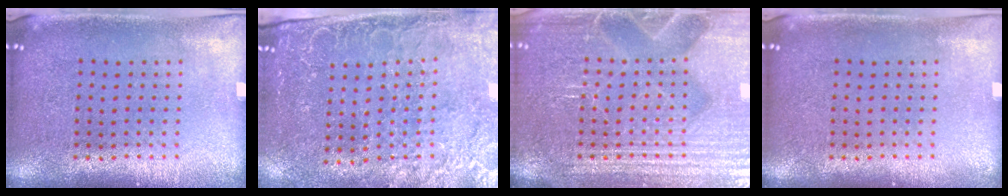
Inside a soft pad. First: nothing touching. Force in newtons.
{"total": 2.9, "press": 2.8, "slide": 0.8}
{"total": 6.6, "press": 6.6, "slide": 1.0}
{"total": 0.0}